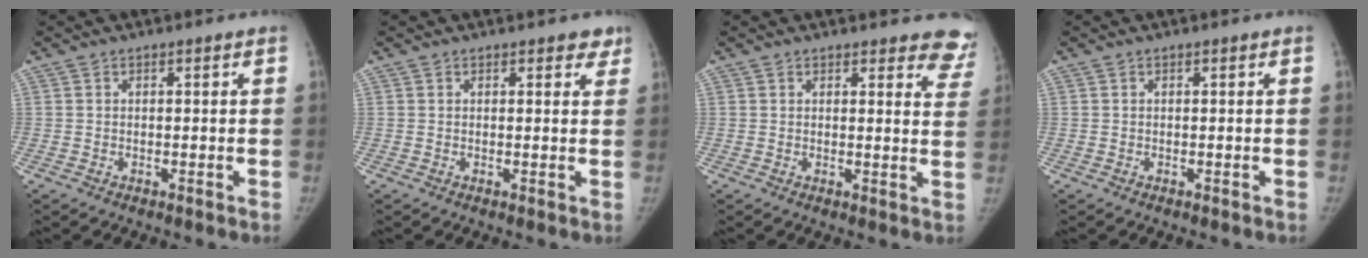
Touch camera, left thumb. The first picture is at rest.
{"total": 2.3, "force": [1.6, 1.2, 1.1], "torque": [0.016, -0.005, 0.014]}
{"total": 8.5, "force": [7.8, 3.0, 1.9], "torque": [0.033, -0.043, 0.052]}
{"total": 0.0}